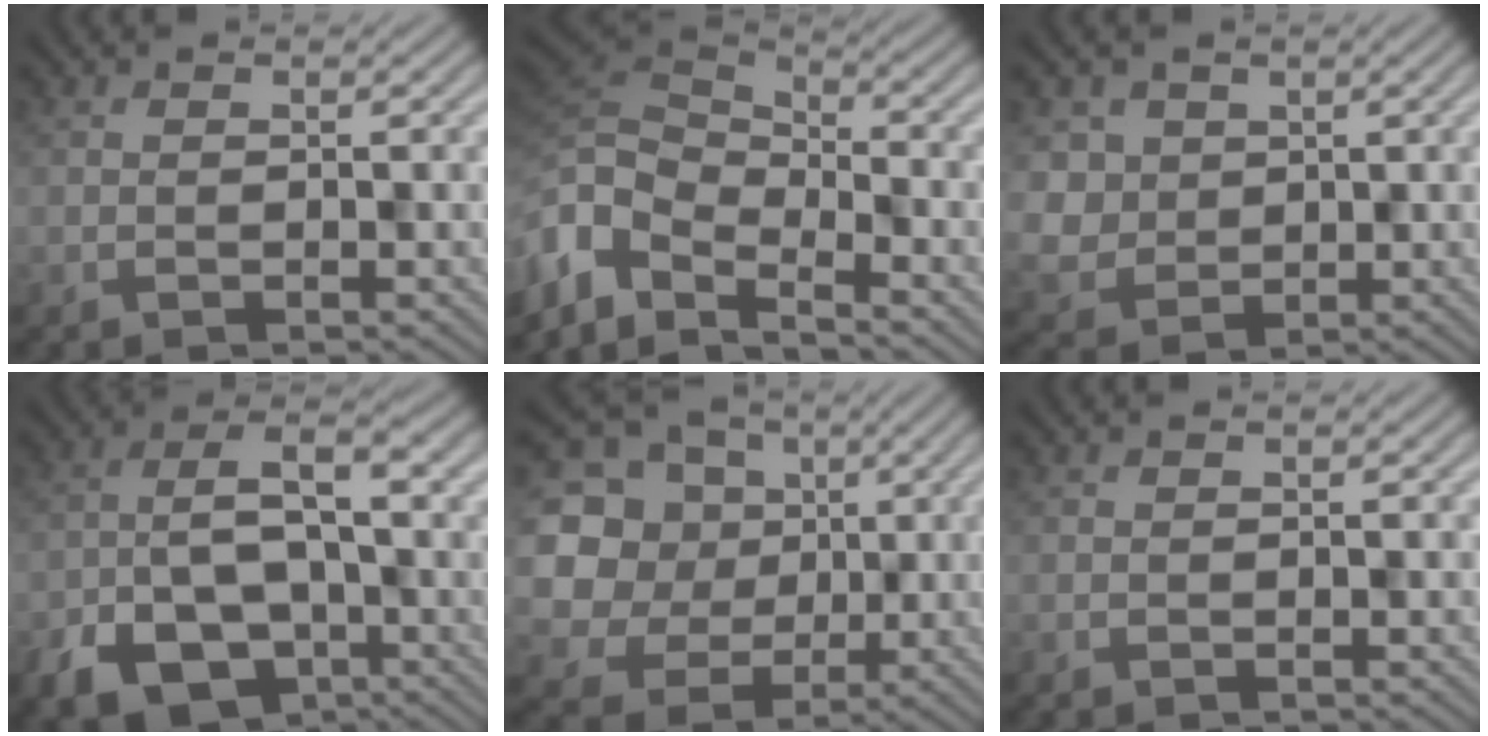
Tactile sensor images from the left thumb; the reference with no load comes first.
{"total": 8.6, "force": [-5.0, 4.3, 5.6], "torque": [-0.129, -0.007, -0.109]}
{"total": 4.8, "force": [1.5, 4.2, 1.8], "torque": [-0.064, -0.006, 0.024]}
{"total": 11.3, "force": [-4.2, 6.9, 7.9], "torque": [-0.141, -0.014, -0.071]}
{"total": 13.9, "force": [2.3, 12.7, 5.4], "torque": [-0.219, 0.033, 0.040]}
{"total": 0.0}